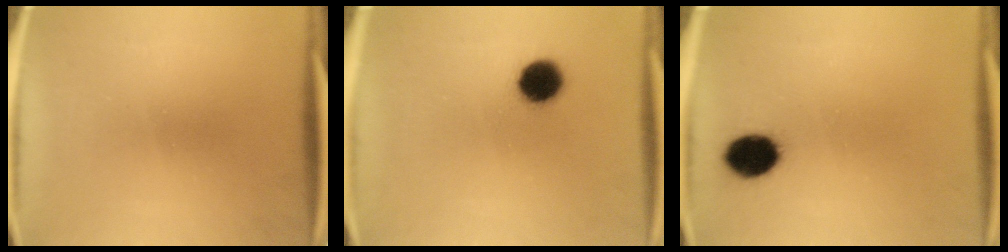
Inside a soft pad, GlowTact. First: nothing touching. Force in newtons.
{"total": 6.9}
{"total": 8.0}